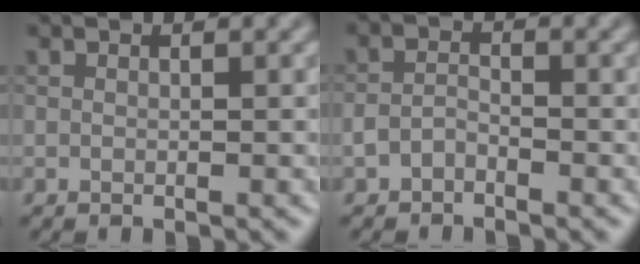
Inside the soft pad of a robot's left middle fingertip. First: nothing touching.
{"total": 1.4, "force": [-0.9, 0.7, 0.8], "torque": [-0.017, 0.005, -0.023]}